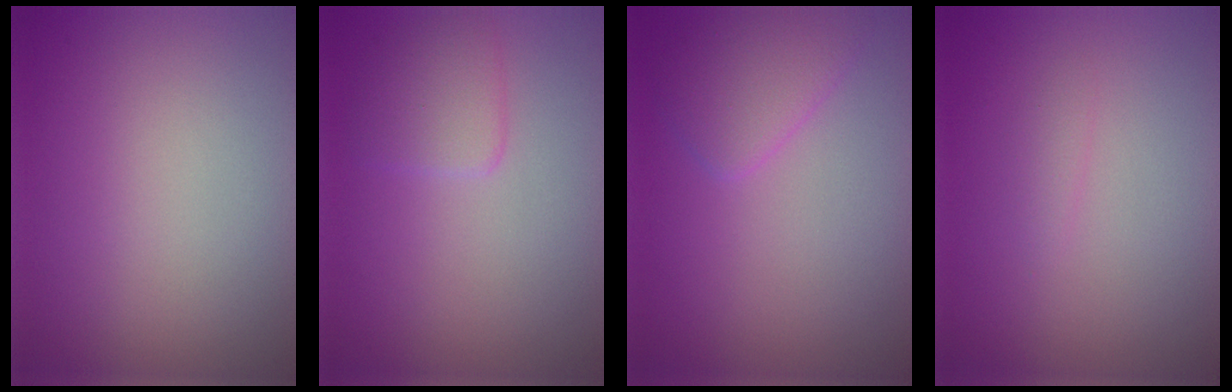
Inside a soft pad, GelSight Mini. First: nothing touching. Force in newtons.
{"total": 2.0, "press": 2.0, "slide": 0.1}
{"total": 2.5, "press": 2.5, "slide": 0.1}
{"total": 0.7, "press": 0.7, "slide": 0.0}